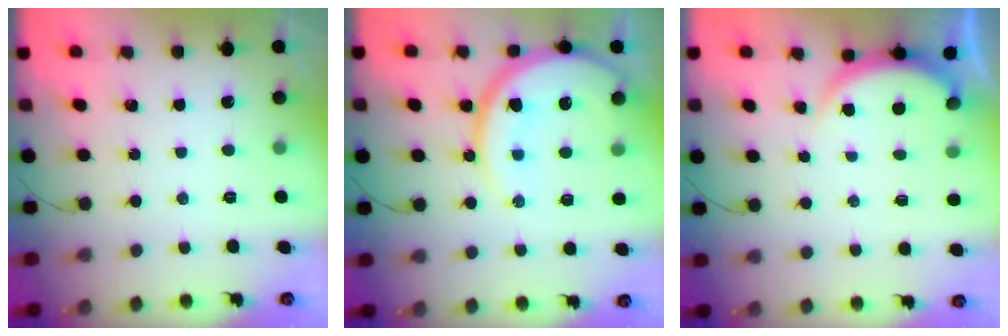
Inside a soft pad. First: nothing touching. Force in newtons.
{"total": 17.2, "press": 17.1, "slide": 1.8}
{"total": 2.9, "press": 2.8, "slide": 0.5}